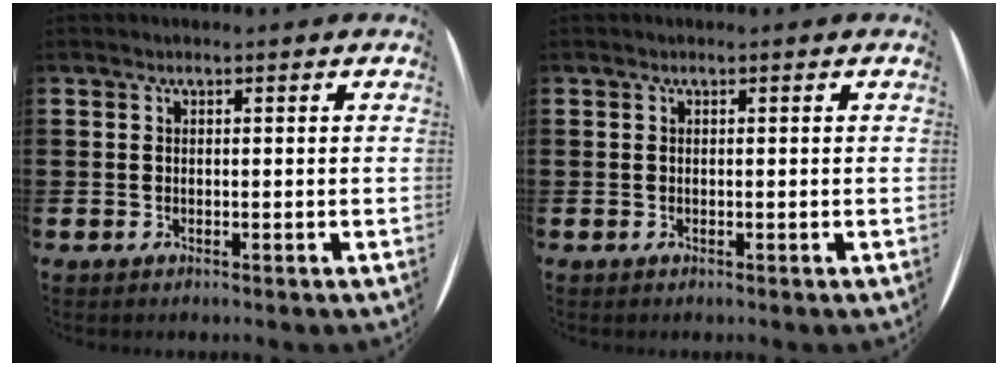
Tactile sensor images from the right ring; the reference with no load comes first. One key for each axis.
{"total": 0.0}